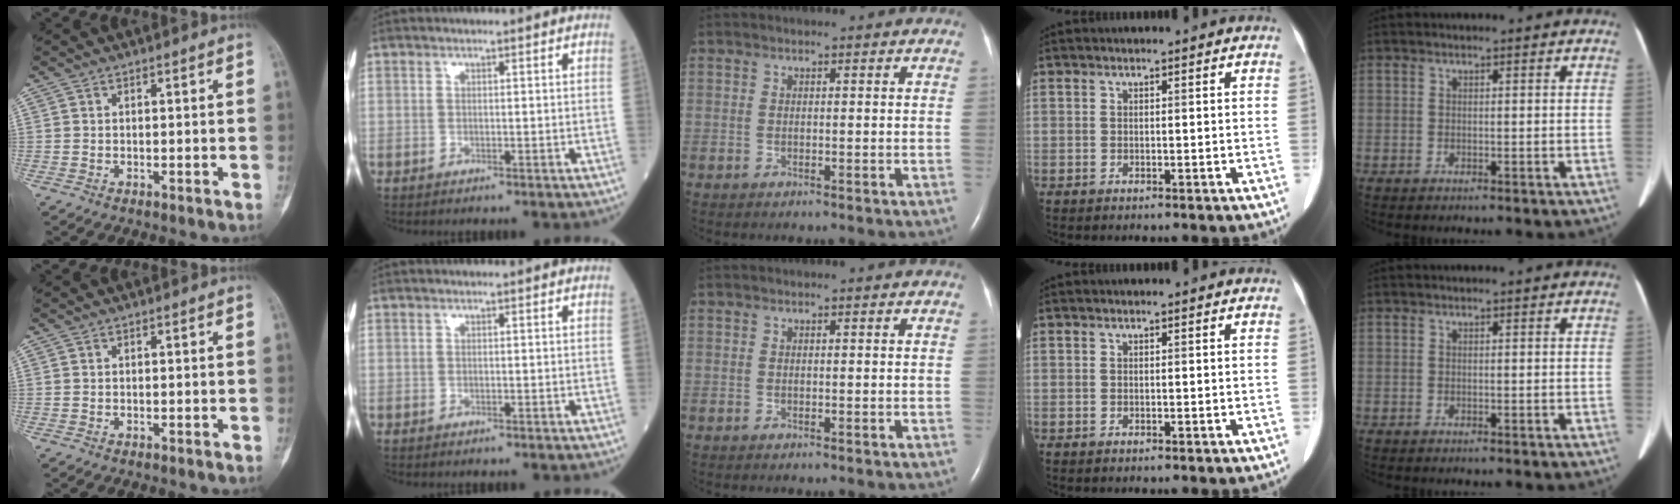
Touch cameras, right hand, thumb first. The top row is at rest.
{}